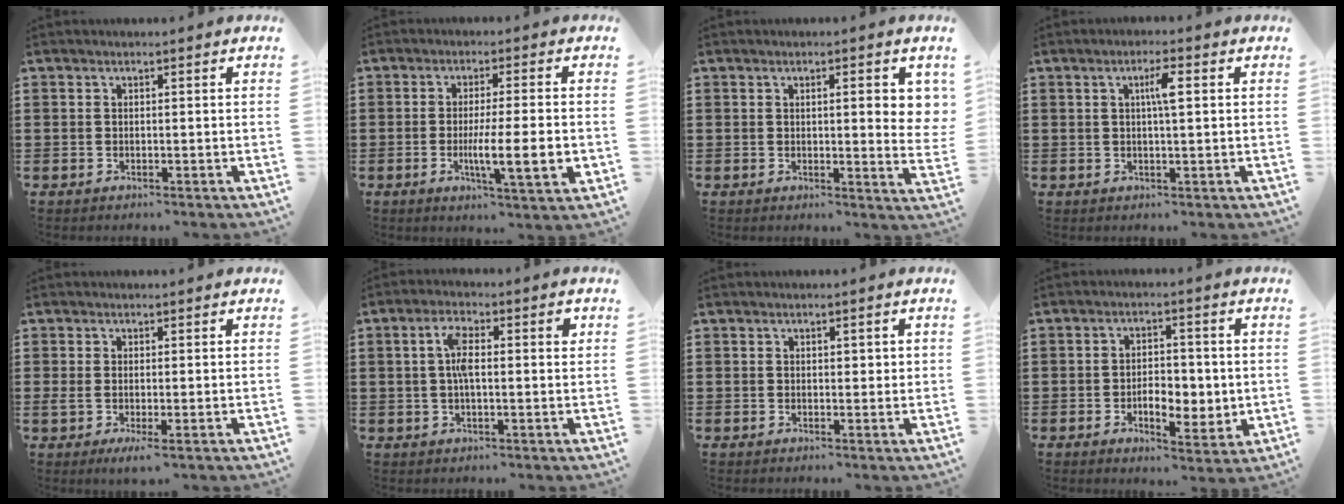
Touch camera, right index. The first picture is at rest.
{"total": 8.9, "force": [-1.6, 1.4, 8.6], "torque": [-0.140, -0.013, -0.026]}
{"total": 4.2, "force": [0.9, 0.8, 4.0], "torque": [-0.061, -0.002, 0.010]}
{"total": 3.3, "force": [0.8, 0.5, 3.2], "torque": [-0.055, 0.001, 0.007]}
{"total": 1.9, "force": [-0.5, 0.4, 1.8], "torque": [-0.049, -0.005, -0.013]}
{"total": 5.5, "force": [0.6, 2.0, 5.1], "torque": [-0.097, 0.003, 0.003]}
{"total": 1.0, "force": [0.4, 0.6, 0.6], "torque": [-0.005, 0.003, 0.006]}
{"total": 5.7, "force": [-0.9, 3.3, 4.5], "torque": [-0.068, 0.002, -0.020]}